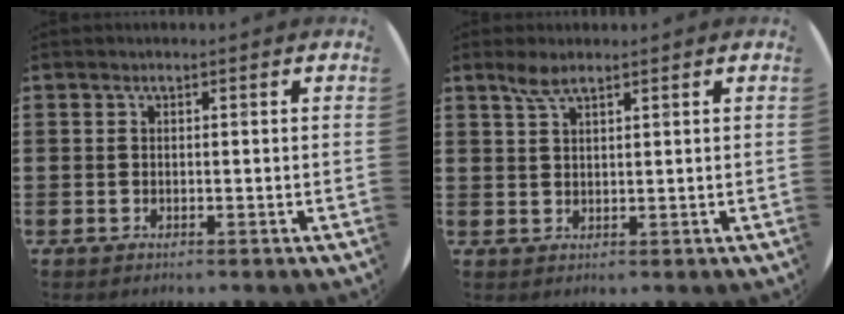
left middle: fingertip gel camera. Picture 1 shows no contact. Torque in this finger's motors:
{"motor_torque": [0.34, -0.20, 0.06, 0.03]}